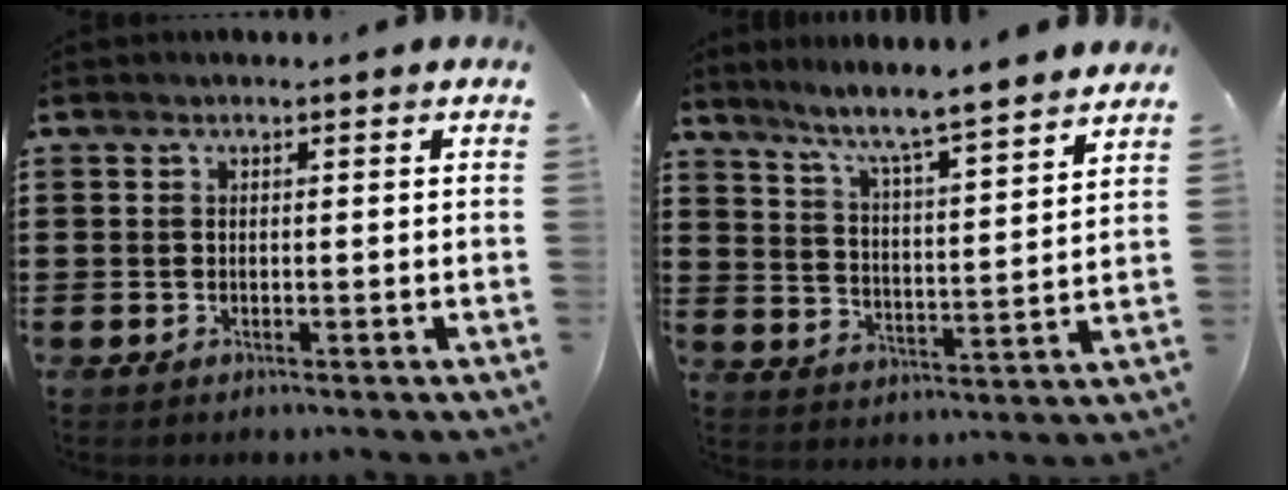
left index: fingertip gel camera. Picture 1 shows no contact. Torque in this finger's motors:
{"motor_torque": [1.20, 0.94, 0.84, 0.21]}